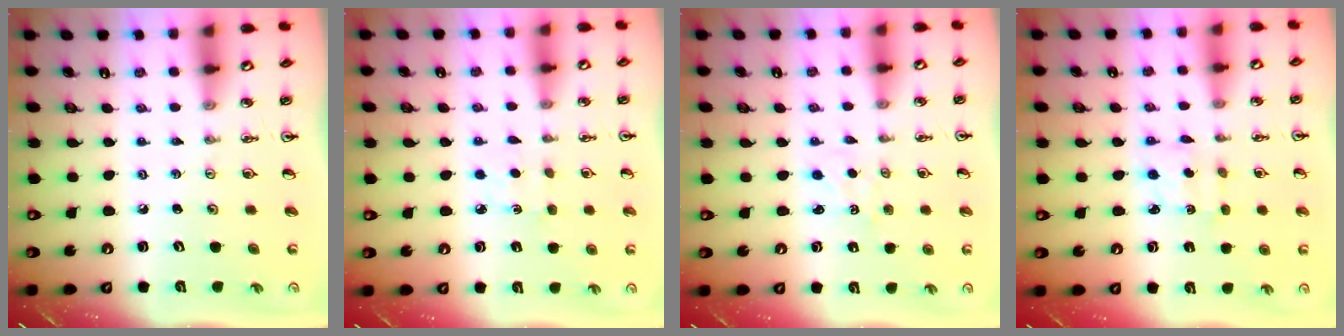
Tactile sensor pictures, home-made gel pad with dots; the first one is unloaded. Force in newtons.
{"total": 3.5, "press": 3.4, "slide": 0.5}
{"total": 1.5, "press": 1.4, "slide": 0.3}
{"total": 2.4, "press": 2.3, "slide": 0.6}